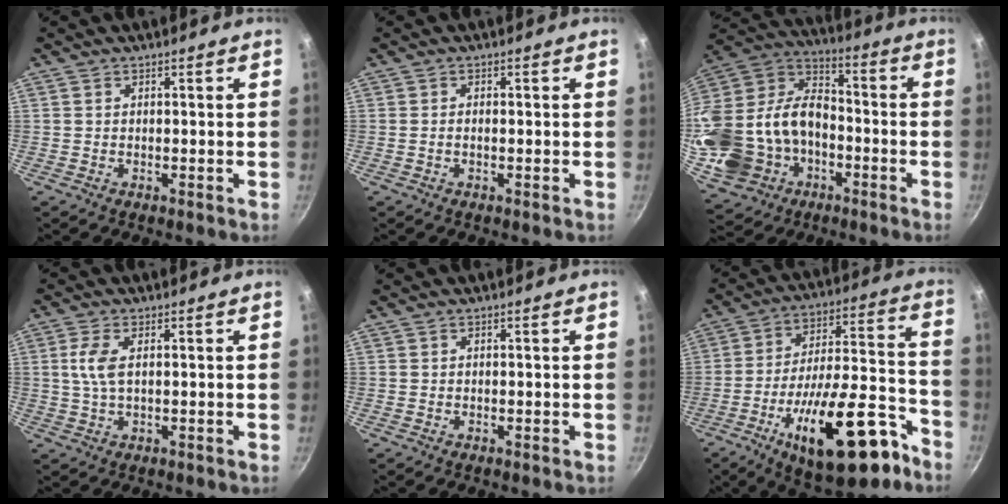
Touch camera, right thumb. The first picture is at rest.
{"total": 0.7, "force": [-0.2, 0.3, 0.6], "torque": [-0.011, 0.003, -0.005]}
{"total": 26.5, "force": [-6.4, 19.8, 16.3], "torque": [-0.325, 0.055, -0.099]}
{"total": 4.7, "force": [0.8, 2.1, 4.2], "torque": [-0.096, 0.004, 0.015]}
{"total": 0.0}
{"total": 25.4, "force": [-13.1, 9.7, 19.5], "torque": [-0.257, 0.076, -0.194]}